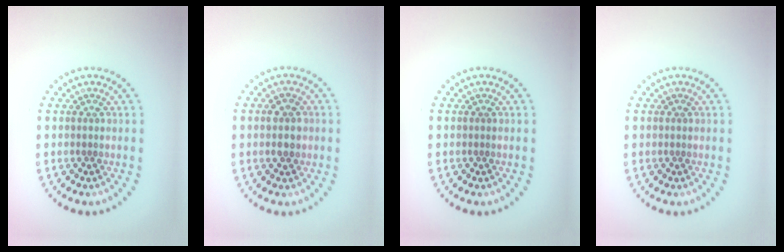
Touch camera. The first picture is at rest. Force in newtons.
{"total": 1.8, "press": 1.8, "slide": 0.2}
{"total": 0.0}
{"total": 0.0}